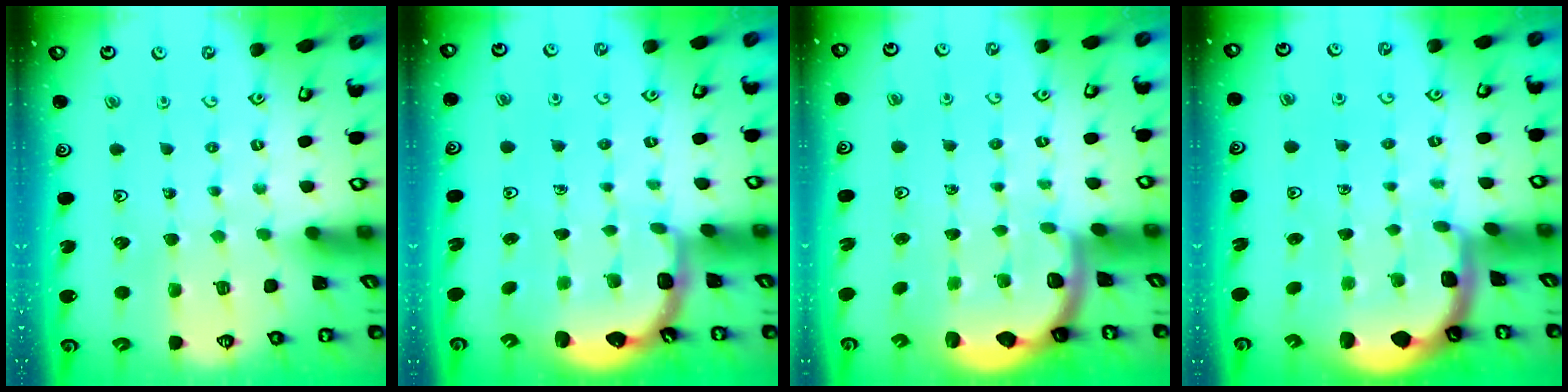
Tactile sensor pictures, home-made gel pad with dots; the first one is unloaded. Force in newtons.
{"total": 2.5, "press": 2.1, "slide": 1.3}
{"total": 1.9, "press": 1.8, "slide": 0.5}
{"total": 1.5, "press": 1.5, "slide": 0.2}